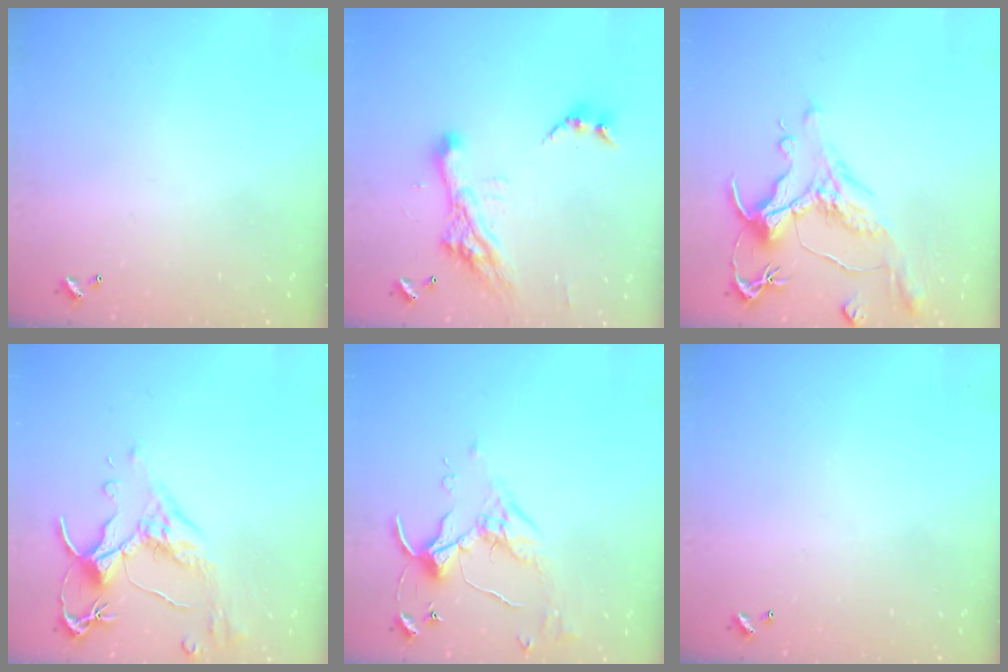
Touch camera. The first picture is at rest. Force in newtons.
{"total": 14.0, "press": 13.9, "slide": 1.7}
{"total": 1.7, "press": 0.9, "slide": 1.4}
{"total": 2.5, "press": 2.2, "slide": 1.3}
{"total": 4.0, "press": 3.9, "slide": 0.5}
{"total": 0.0}